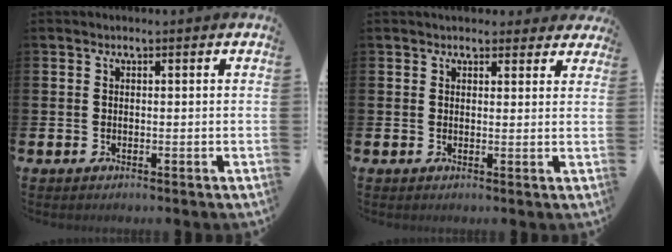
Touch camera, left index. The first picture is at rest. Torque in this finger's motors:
{"motor_torque": [1.05, -1.09, 0.32, 0.02]}